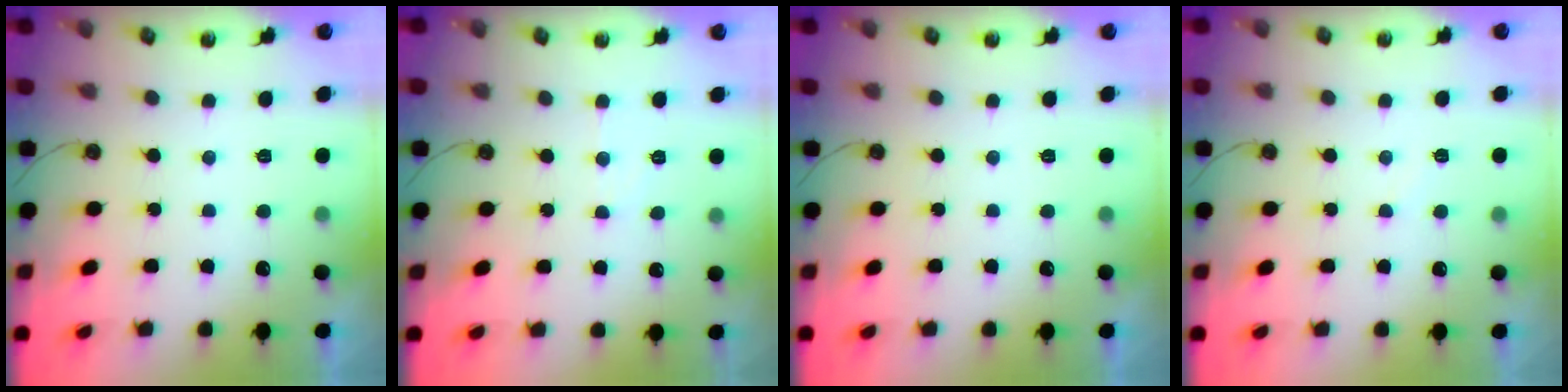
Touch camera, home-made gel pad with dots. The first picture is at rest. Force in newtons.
{"total": 5.0, "press": 5.0, "slide": 0.7}
{"total": 0.0}
{"total": 3.6, "press": 3.6, "slide": 0.5}